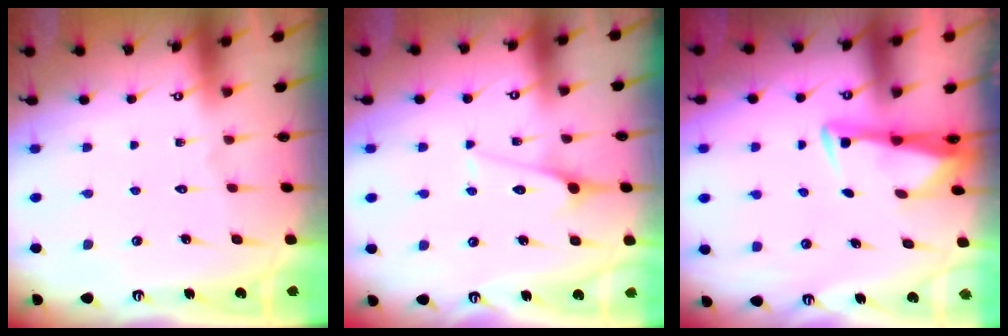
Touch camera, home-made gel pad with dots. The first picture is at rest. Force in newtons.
{"total": 5.0, "press": 5.0, "slide": 0.5}
{"total": 3.3, "press": 3.2, "slide": 0.9}